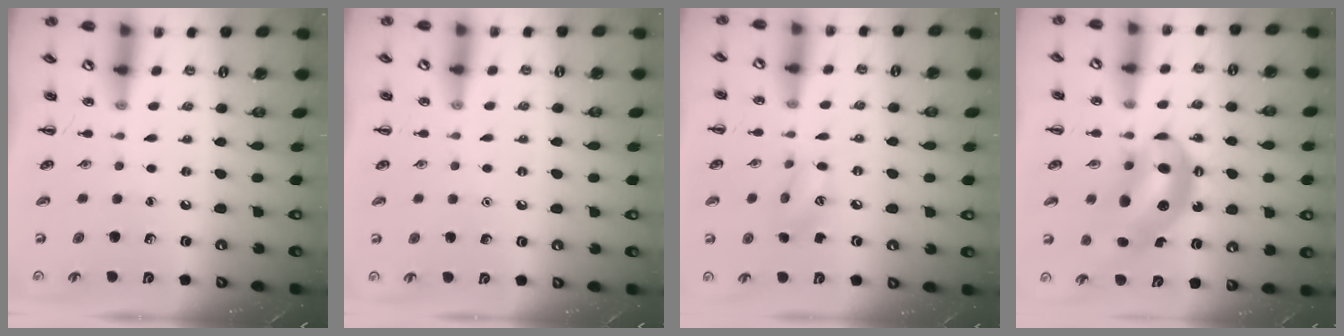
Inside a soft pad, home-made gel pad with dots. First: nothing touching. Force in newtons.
{"total": 1.5, "press": 1.5, "slide": 0.1}
{"total": 8.2, "press": 8.2, "slide": 0.7}
{"total": 12.6, "press": 12.1, "slide": 3.4}